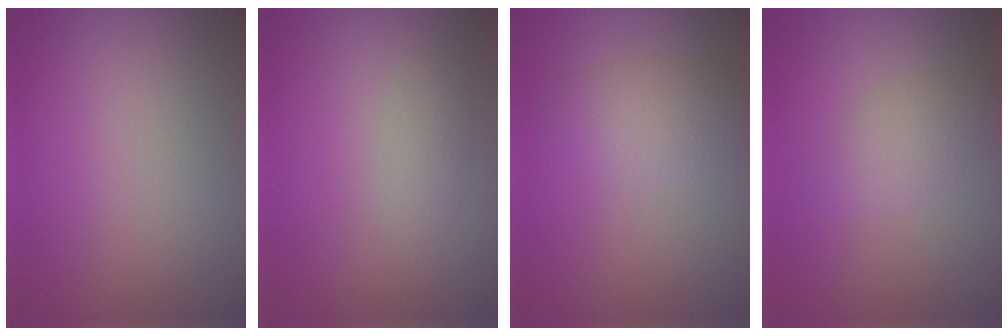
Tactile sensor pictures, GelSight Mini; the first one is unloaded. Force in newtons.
{"total": 1.5, "press": 1.5, "slide": 0.1}
{"total": 3.1, "press": 3.1, "slide": 0.2}
{"total": 2.7, "press": 2.7, "slide": 0.1}